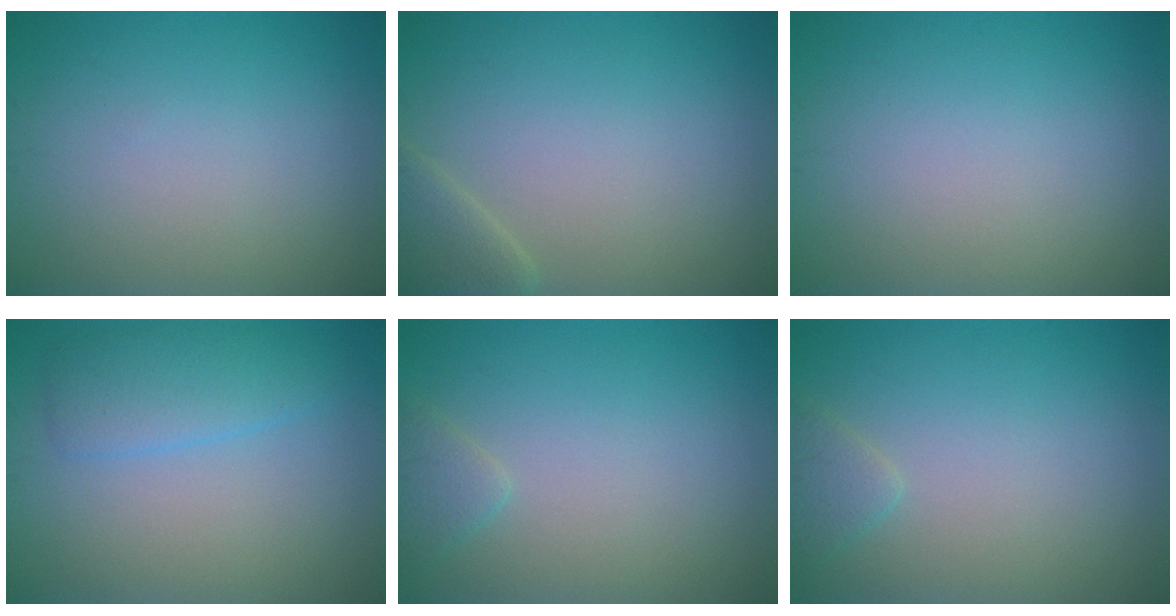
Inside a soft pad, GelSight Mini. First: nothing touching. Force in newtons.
{"total": 2.5, "press": 2.5, "slide": 0.2}
{"total": 0.0}
{"total": 3.1, "press": 3.1, "slide": 0.3}
{"total": 1.4, "press": 1.4, "slide": 0.1}
{"total": 1.4, "press": 1.4, "slide": 0.1}